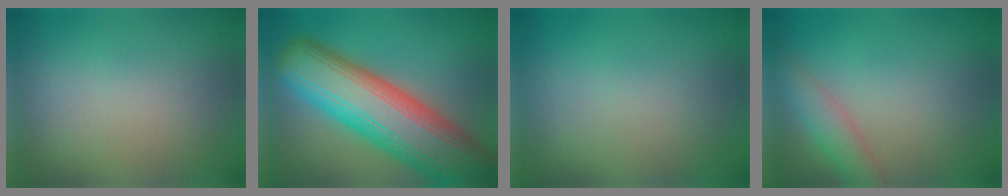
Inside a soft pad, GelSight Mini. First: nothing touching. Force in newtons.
{"total": 14.7, "press": 14.7, "slide": 0.8}
{"total": 0.0}
{"total": 2.8, "press": 2.8, "slide": 0.2}